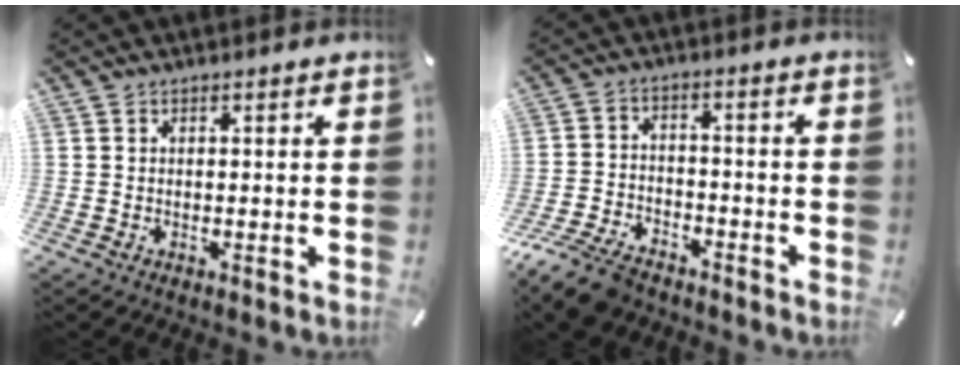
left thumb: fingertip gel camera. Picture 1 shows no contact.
{"total": 8.9, "force": [-7.2, 3.9, 3.5], "torque": [-0.070, 0.034, -0.137]}